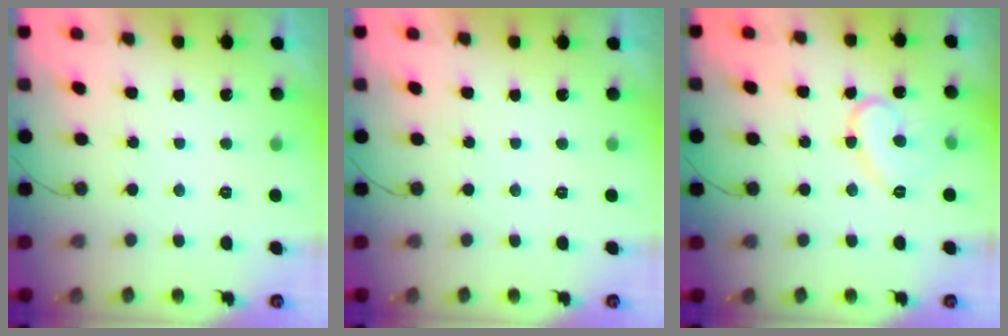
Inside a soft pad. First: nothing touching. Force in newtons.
{"total": 1.8, "press": 1.7, "slide": 0.1}
{"total": 11.5, "press": 11.5, "slide": 0.3}